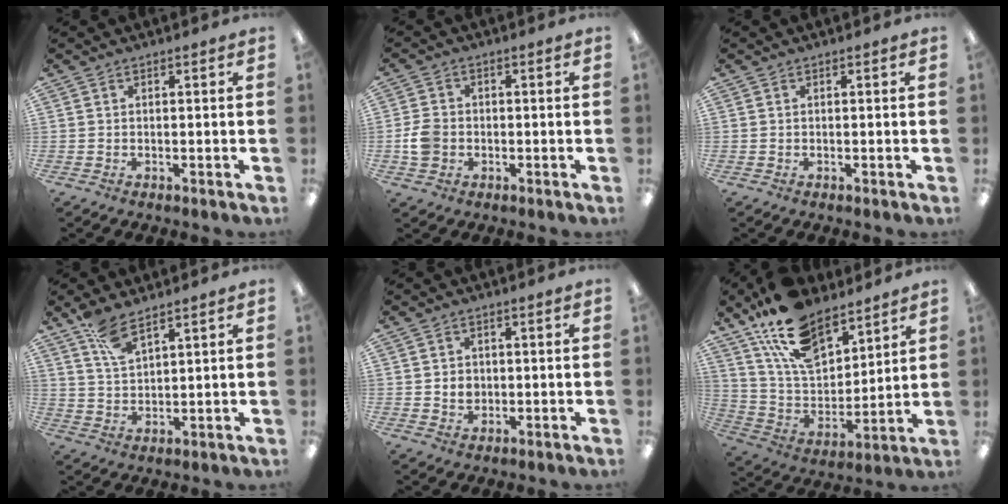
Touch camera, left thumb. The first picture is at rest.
{"total": 5.3, "force": [-0.9, 4.4, 2.9], "torque": [-0.048, 0.007, -0.017]}
{"total": 0.0}
{"total": 7.5, "force": [5.8, 2.4, 4.2], "torque": [-0.081, -0.027, 0.104]}
{"total": 2.7, "force": [0.2, 2.4, 1.1], "torque": [-0.017, 0.001, 0.001]}
{"total": 18.1, "force": [12.9, 8.9, 9.2], "torque": [-0.187, -0.060, 0.238]}